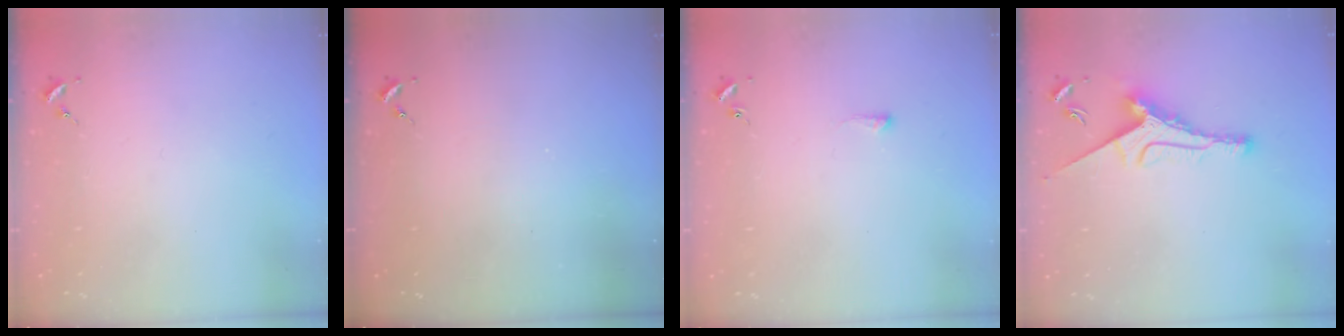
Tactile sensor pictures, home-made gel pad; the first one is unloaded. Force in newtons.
{"total": 0.0}
{"total": 3.6, "press": 3.6, "slide": 0.5}
{"total": 9.2, "press": 9.2, "slide": 0.2}